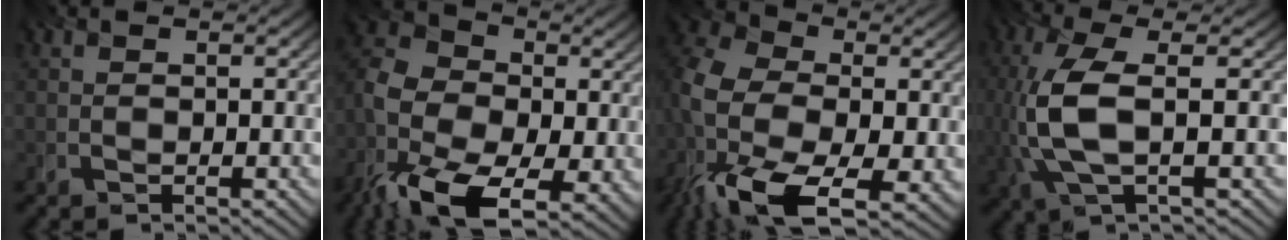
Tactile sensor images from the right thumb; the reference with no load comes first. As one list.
[{"total": 16.6, "force": [-6.0, 10.5, 11.4], "torque": [-0.265, -0.034, -0.122]}, {"total": 16.9, "force": [-4.8, 10.2, 12.6], "torque": [-0.299, -0.031, -0.088]}, {"total": 8.0, "force": [0.2, 3.0, 7.4], "torque": [-0.185, 0.002, 0.004]}]